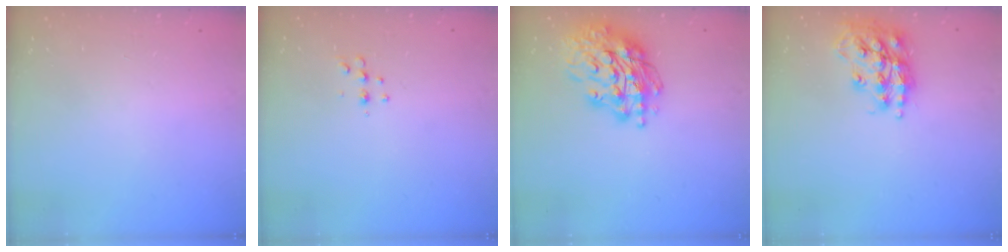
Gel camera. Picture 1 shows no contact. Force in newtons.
{"total": 5.2, "press": 5.0, "slide": 1.1}
{"total": 18.9, "press": 18.8, "slide": 2.2}
{"total": 18.7, "press": 18.6, "slide": 1.6}